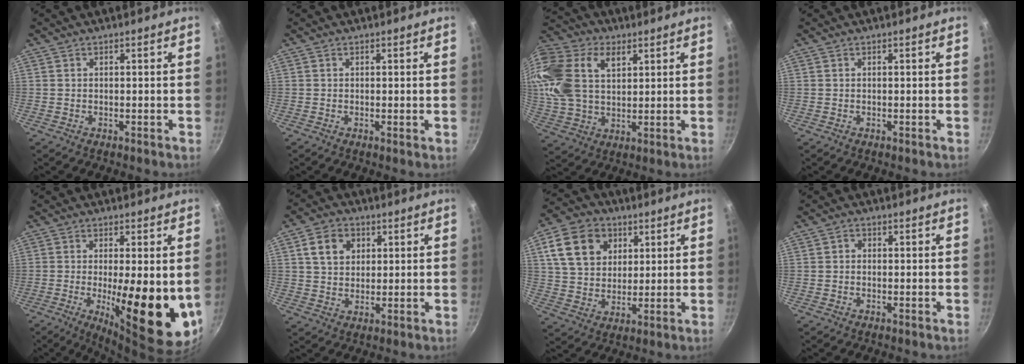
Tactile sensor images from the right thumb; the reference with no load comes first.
{"total": 0.5, "force": [0.1, 0.0, 0.5], "torque": [-0.009, -0.001, 0.000]}
{"total": 21.2, "force": [7.0, 14.2, 14.1], "torque": [-0.302, 0.012, 0.127]}
{"total": 0.0}
{"total": 16.9, "force": [-1.8, 4.7, 16.1], "torque": [-0.220, -0.022, -0.019]}
{"total": 7.3, "force": [2.4, 5.8, 3.7], "torque": [-0.045, 0.004, 0.038]}
{"total": 13.9, "force": [5.1, 10.7, 7.3], "torque": [-0.113, -0.003, 0.088]}
{"total": 1.0, "force": [-0.1, 0.9, 0.4], "torque": [-0.004, 0.006, -0.003]}